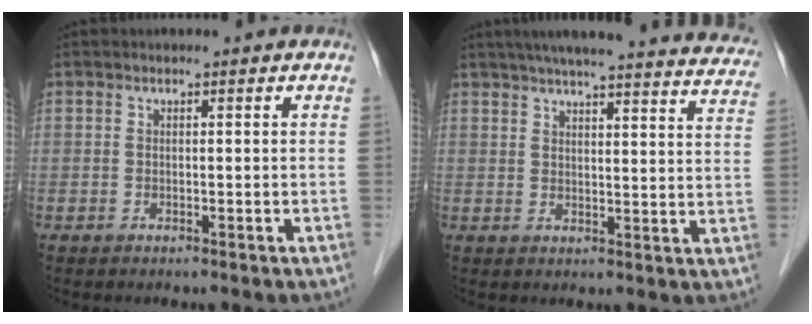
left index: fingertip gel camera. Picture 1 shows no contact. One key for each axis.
{"total": 29.0, "fx": 26.3, "fy": 2.8, "fz": 11.8, "tx": -0.175, "ty": -0.041, "tz": 0.306}